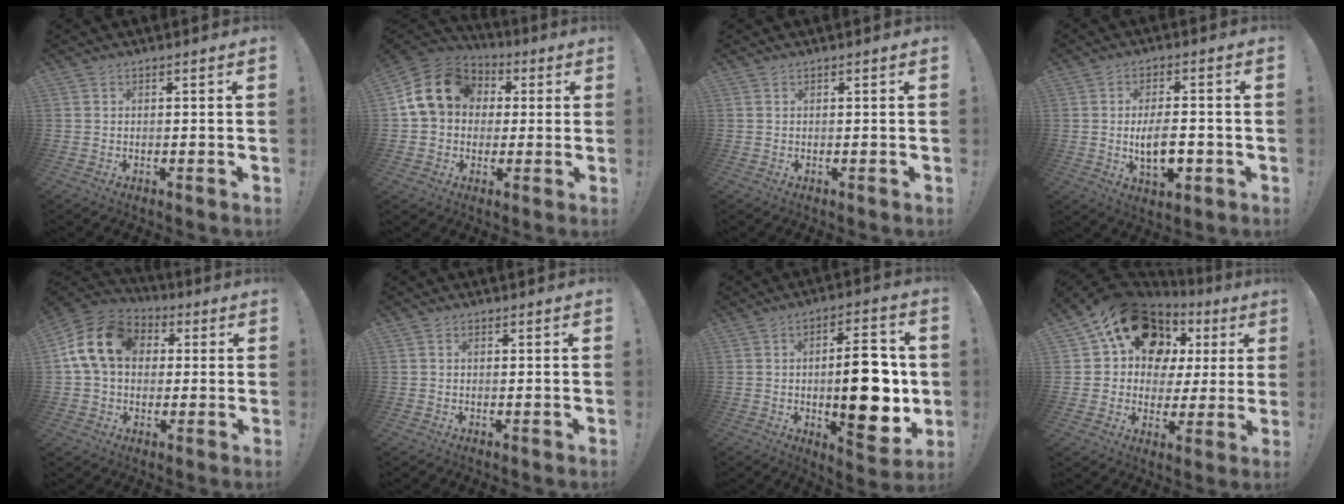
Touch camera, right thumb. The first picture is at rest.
{"total": 15.6, "force": [3.6, 12.8, 8.3], "torque": [-0.126, 0.005, 0.077]}
{"total": 0.0}
{"total": 10.2, "force": [-1.8, 4.9, 8.8], "torque": [-0.129, -0.002, -0.031]}
{"total": 15.7, "force": [3.3, 12.0, 9.5], "torque": [-0.167, 0.011, 0.068]}
{"total": 0.6, "force": [-0.3, 0.4, 0.2], "torque": [-0.007, 0.003, -0.005]}
{"total": 17.7, "force": [-0.6, 6.9, 16.2], "torque": [-0.225, 0.001, -0.006]}
{"total": 18.4, "force": [10.0, 12.5, 9.2], "torque": [-0.133, -0.063, 0.195]}